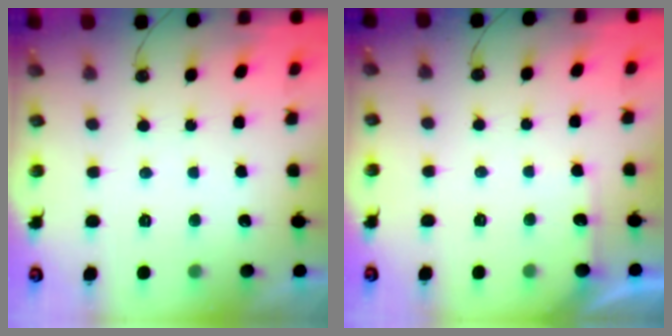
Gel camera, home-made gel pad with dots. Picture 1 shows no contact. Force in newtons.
{"total": 3.9, "press": 3.9, "slide": 0.5}